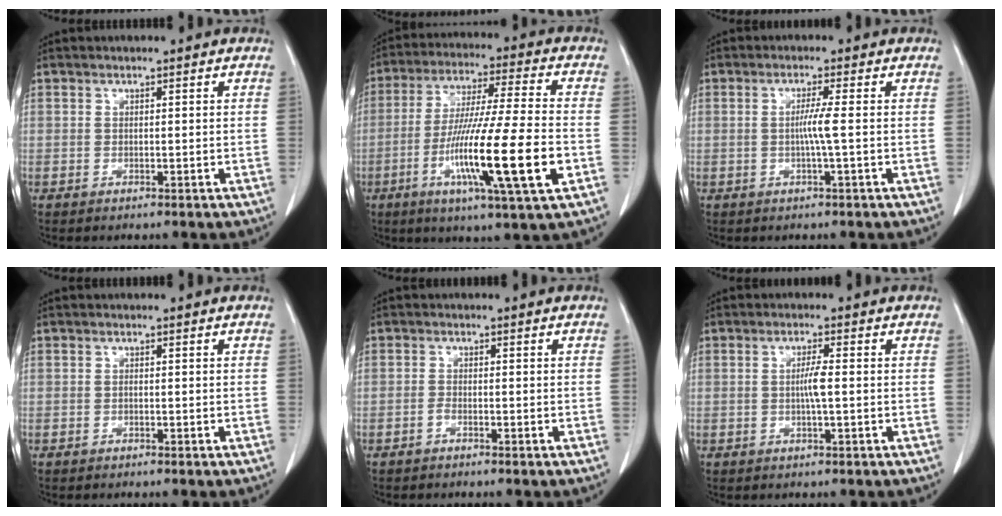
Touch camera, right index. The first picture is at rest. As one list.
[{"total": 17.6, "force": [-5.3, 0.0, 16.8], "torque": [-0.306, -0.024, -0.097]}, {"total": 2.8, "force": [-0.3, -0.7, 2.7], "torque": [-0.052, -0.002, -0.007]}, {"total": 0.0}, {"total": 0.9, "force": [-0.7, 0.2, 0.5], "torque": [-0.009, 0.002, -0.015]}, {"total": 2.6, "force": [-0.2, -0.1, 2.6], "torque": [-0.050, -0.001, -0.004]}]